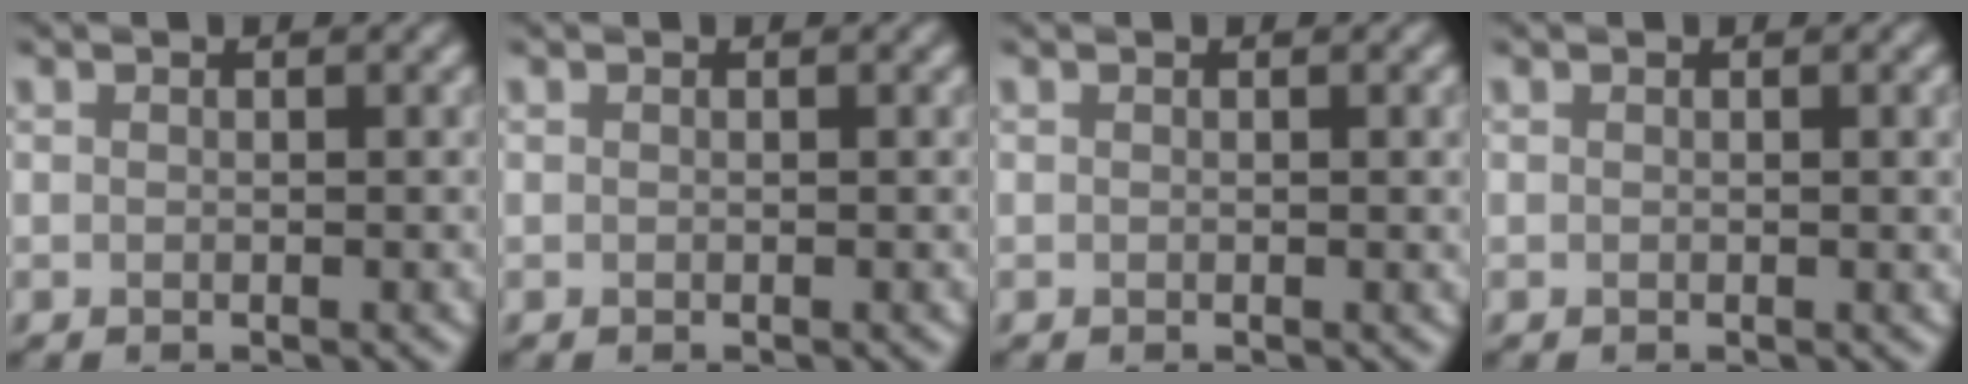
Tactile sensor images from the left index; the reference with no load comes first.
{"total": 0.0}
{"total": 0.8, "force": [0.1, 0.2, 0.8], "torque": [-0.008, 0.001, 0.000]}
{"total": 1.2, "force": [0.2, 0.3, 1.2], "torque": [-0.012, 0.002, 0.000]}